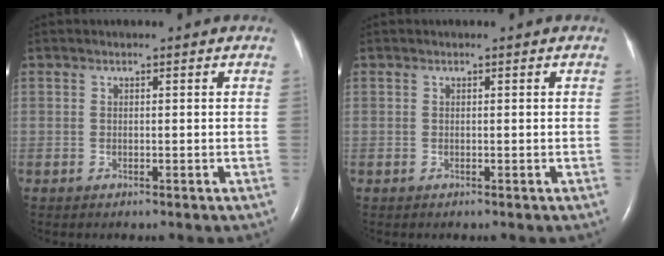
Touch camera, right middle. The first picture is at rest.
{"total": 0.0}